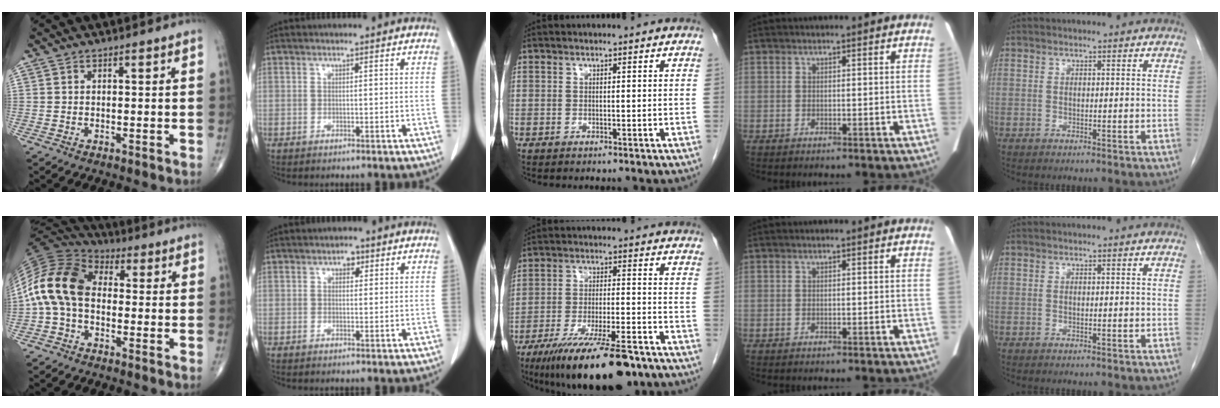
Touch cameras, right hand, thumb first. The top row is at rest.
{"thumb": {"total": 14.2, "force": [-0.8, 9.5, 10.4], "torque": [-0.208, 0.033, -0.029]}, "index": {"total": 1.7, "force": [0.9, 1.1, 1.0], "torque": [-0.010, 0.003, 0.009]}, "middle": {"total": 16.5, "force": [-12.1, 3.3, 10.8], "torque": [-0.164, -0.027, -0.196]}}